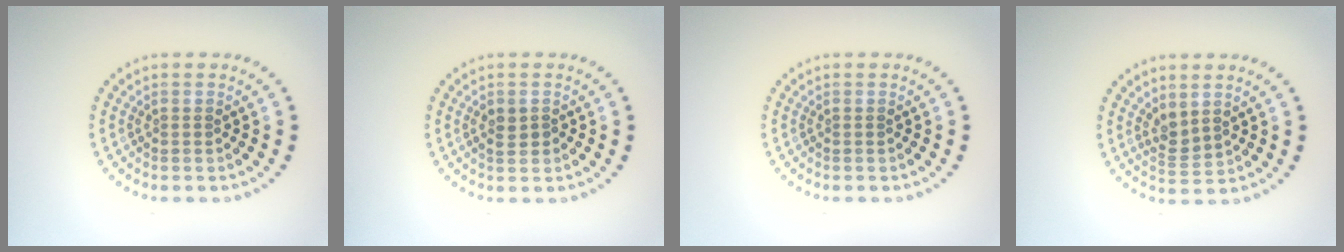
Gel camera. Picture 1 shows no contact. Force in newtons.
{"total": 1.5, "press": 1.5, "slide": 0.1}
{"total": 0.0}
{"total": 1.9, "press": 1.6, "slide": 1.1}